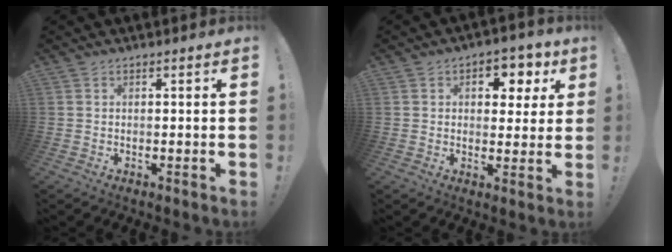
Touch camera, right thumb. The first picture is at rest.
{"total": 7.4, "force": [3.1, 5.2, 4.3], "torque": [-0.041, -0.018, 0.051]}